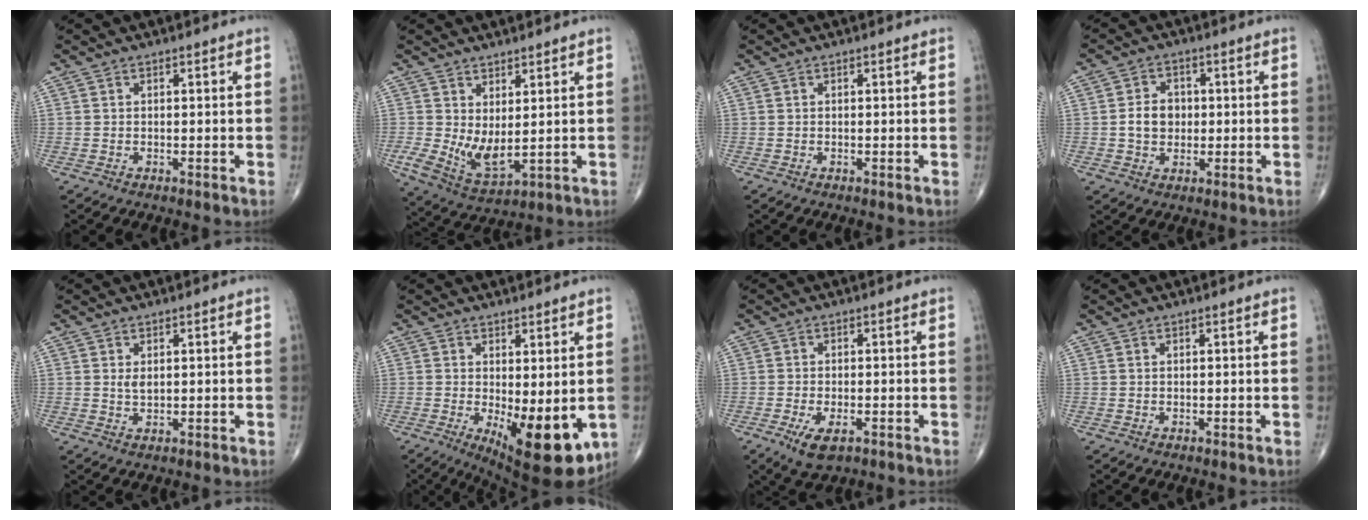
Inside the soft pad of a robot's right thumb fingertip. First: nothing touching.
{"total": 7.8, "force": [1.2, 3.7, 6.7], "torque": [-0.127, -0.023, 0.037]}
{"total": 0.0}
{"total": 5.8, "force": [0.0, 4.6, 3.4], "torque": [-0.040, 0.007, -0.003]}
{"total": 1.8, "force": [0.5, 1.0, 1.5], "torque": [-0.024, -0.006, 0.010]}
{"total": 12.8, "force": [-2.6, 4.9, 11.5], "torque": [-0.153, -0.028, -0.021]}
{"total": 5.3, "force": [-2.5, 2.4, 4.0], "torque": [-0.075, -0.002, -0.037]}
{"total": 0.0}